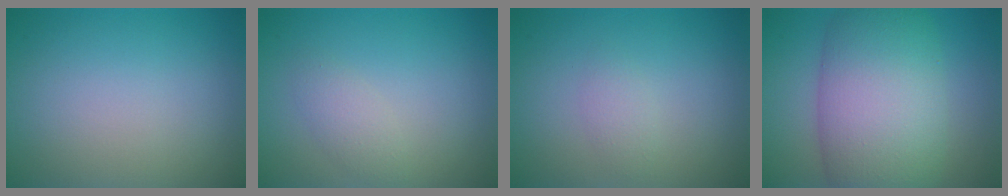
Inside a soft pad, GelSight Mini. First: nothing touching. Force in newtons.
{"total": 1.6, "press": 1.6, "slide": 0.2}
{"total": 1.1, "press": 1.1, "slide": 0.1}
{"total": 11.5, "press": 11.5, "slide": 0.4}